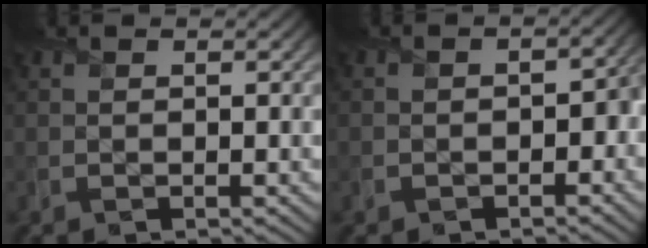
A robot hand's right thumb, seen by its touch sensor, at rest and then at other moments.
{"total": 2.6, "force": [-1.0, 1.7, 1.7], "torque": [-0.023, -0.005, -0.020]}